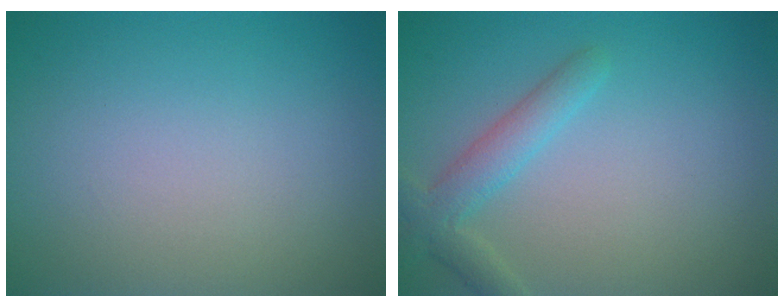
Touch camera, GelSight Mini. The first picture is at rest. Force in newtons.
{"total": 3.0, "press": 3.0, "slide": 0.2}